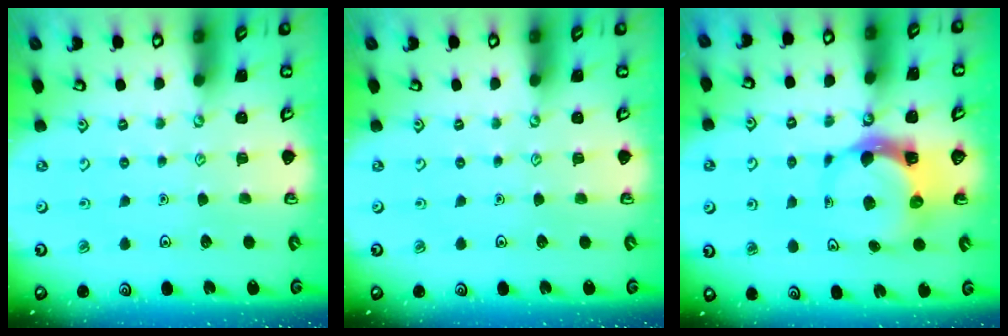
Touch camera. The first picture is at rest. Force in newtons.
{"total": 0.0}
{"total": 5.5, "press": 5.5, "slide": 0.9}